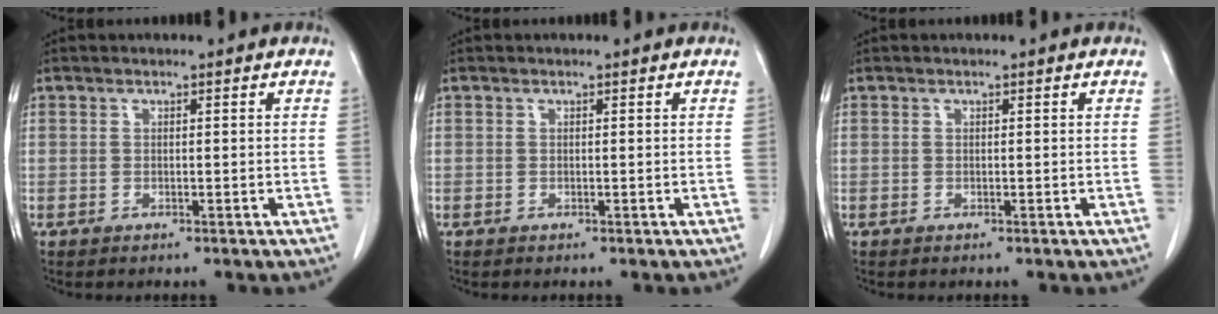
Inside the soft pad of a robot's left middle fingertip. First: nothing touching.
{"total": 0.0}
{"total": 0.0}